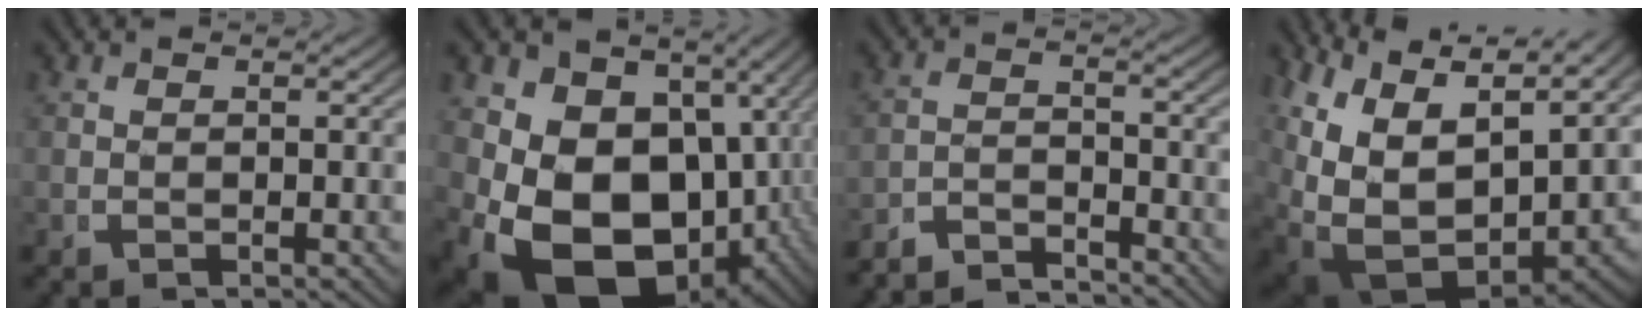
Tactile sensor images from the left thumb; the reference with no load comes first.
{"total": 20.7, "force": [-3.4, 15.0, 13.8], "torque": [-0.278, -0.089, -0.022]}
{"total": 4.4, "force": [-4.2, 0.9, 0.9], "torque": [-0.005, -0.014, -0.077]}
{"total": 17.8, "force": [-0.8, 12.2, 13.0], "torque": [-0.266, -0.062, 0.011]}